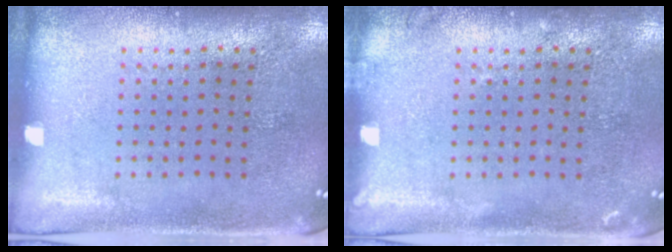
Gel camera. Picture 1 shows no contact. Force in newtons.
{"total": 0.9, "press": 0.9, "slide": 0.2}